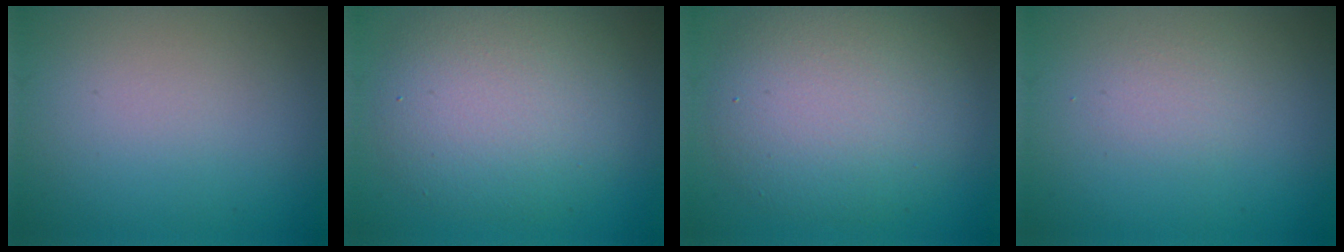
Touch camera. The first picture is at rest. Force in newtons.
{"total": 6.6, "press": 6.6, "slide": 0.1}
{"total": 6.9, "press": 6.9, "slide": 0.7}
{"total": 1.3, "press": 1.3, "slide": 0.0}